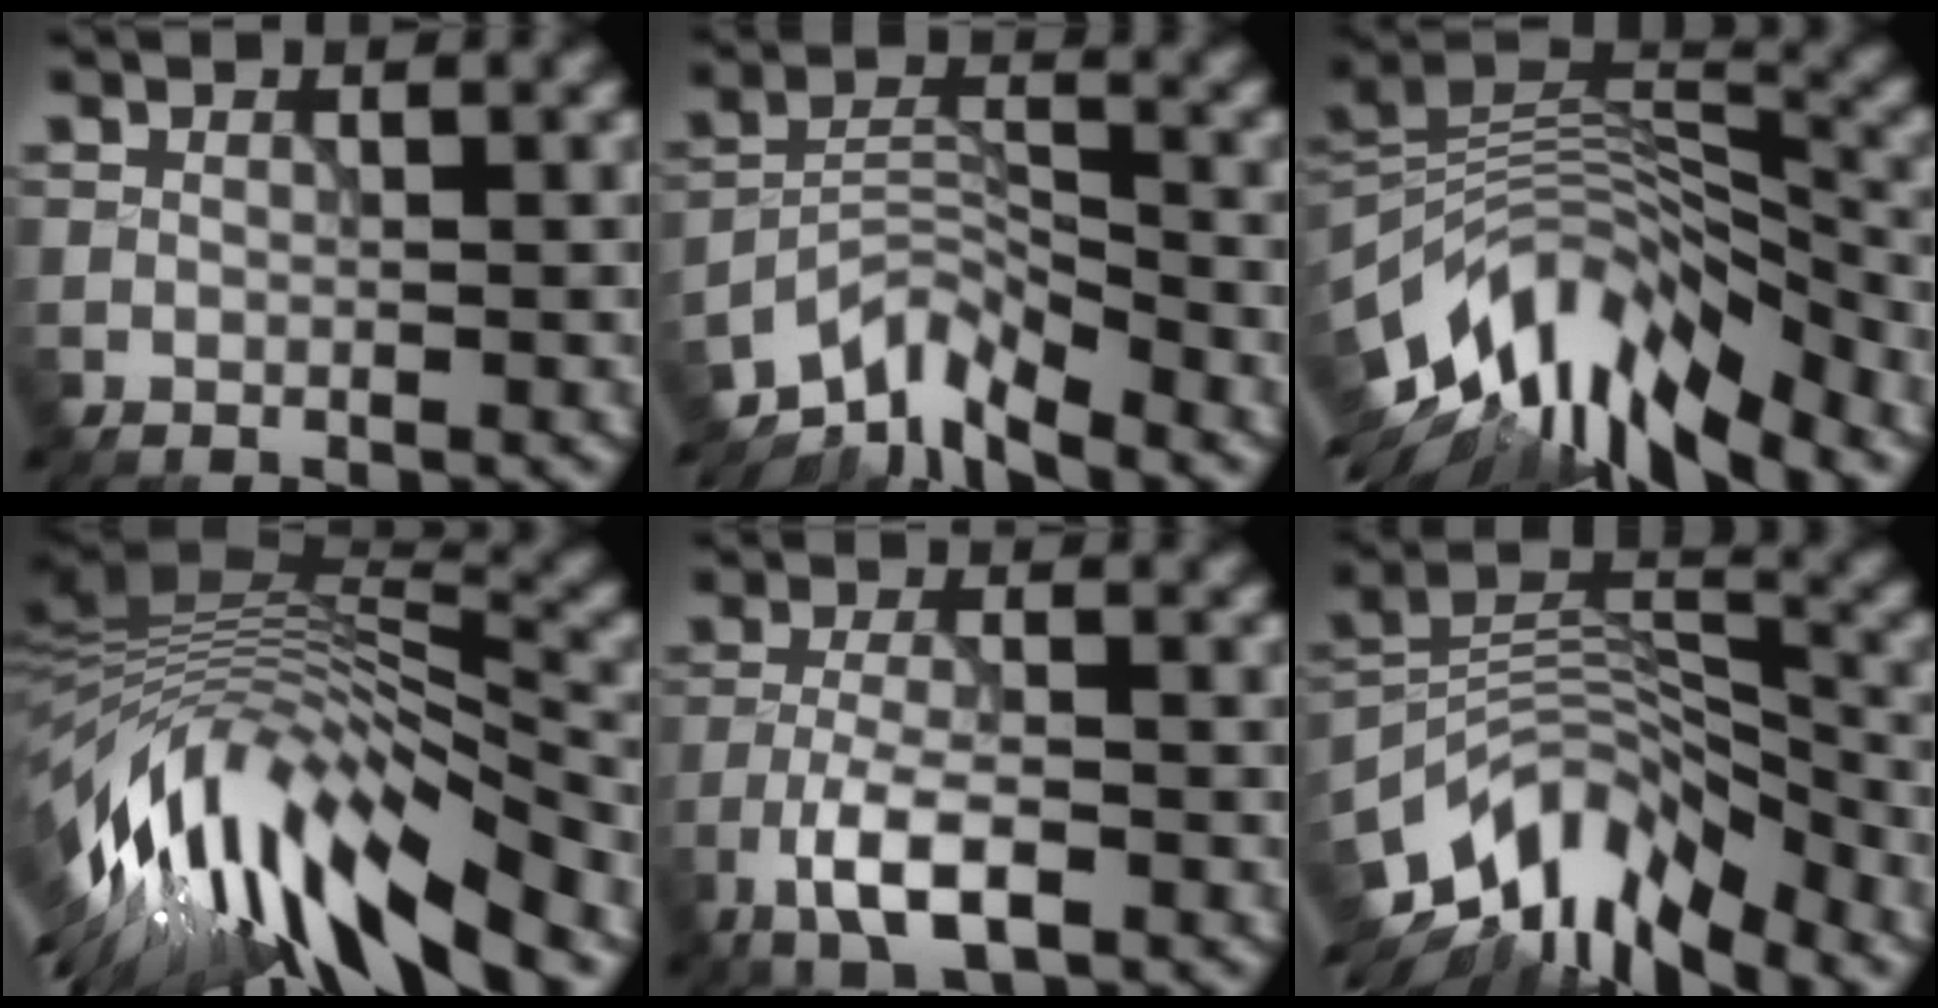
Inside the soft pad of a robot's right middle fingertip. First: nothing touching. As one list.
[{"total": 5.4, "force": [-4.5, 1.5, 2.7], "torque": [-0.042, -0.003, -0.094]}, {"total": 12.4, "force": [-7.6, 4.6, 8.6], "torque": [-0.158, 0.020, -0.133]}, {"total": 14.2, "force": [-5.9, 4.9, 11.9], "torque": [-0.219, 0.010, -0.096]}, {"total": 5.5, "force": [-2.9, 1.9, 4.2], "torque": [-0.083, -0.001, -0.058]}, {"total": 10.7, "force": [-7.8, 4.1, 6.0], "torque": [-0.093, 0.003, -0.156]}]